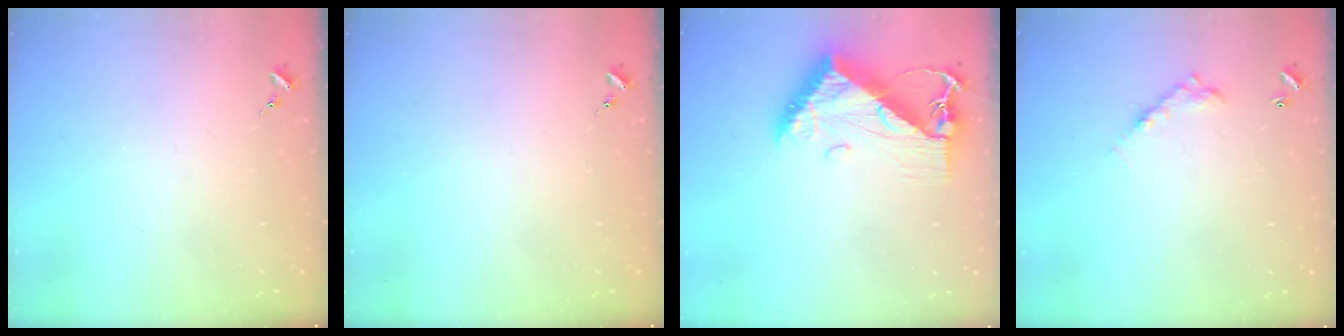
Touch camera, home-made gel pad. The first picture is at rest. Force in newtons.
{"total": 0.0}
{"total": 10.2, "press": 10.2, "slide": 1.0}
{"total": 7.7, "press": 7.7, "slide": 0.6}